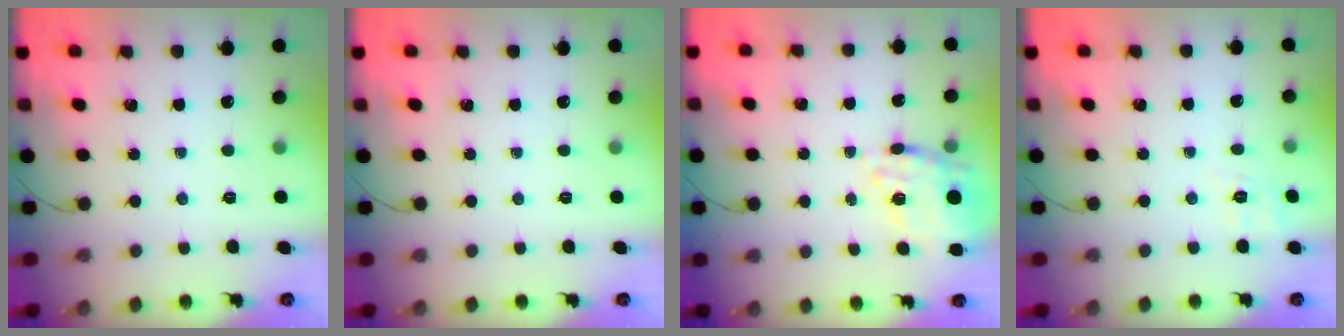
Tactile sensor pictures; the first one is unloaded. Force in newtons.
{"total": 0.0}
{"total": 11.4, "press": 10.8, "slide": 3.9}
{"total": 2.0, "press": 0.1, "slide": 2.0}